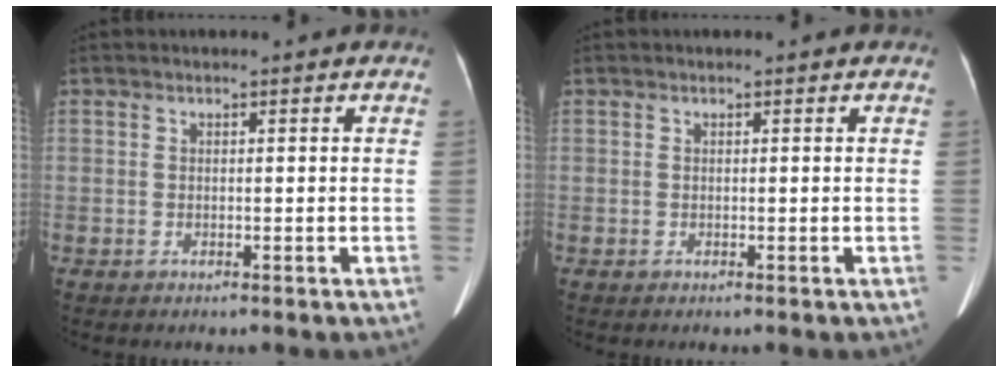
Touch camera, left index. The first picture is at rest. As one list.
[{"total": 0.0}]